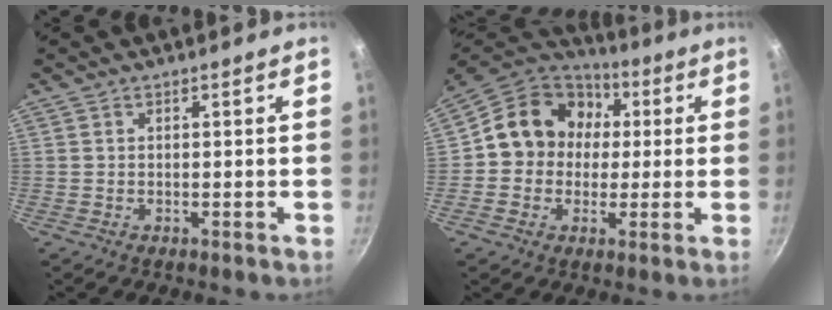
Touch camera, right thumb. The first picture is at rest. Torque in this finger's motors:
{"motor_torque": [-0.36, 0.67, 0.65, -0.41, 0.19]}